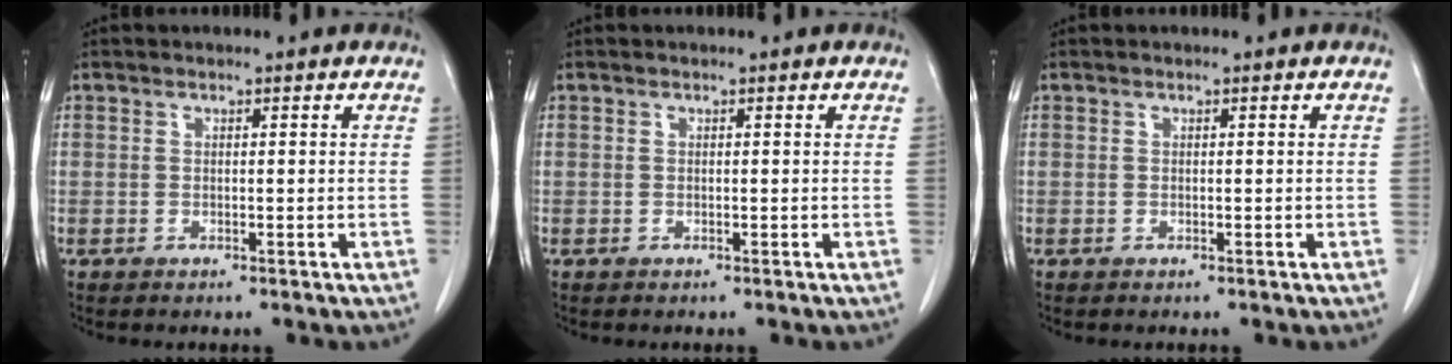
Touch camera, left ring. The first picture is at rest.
{"total": 0.0}
{"total": 0.0}